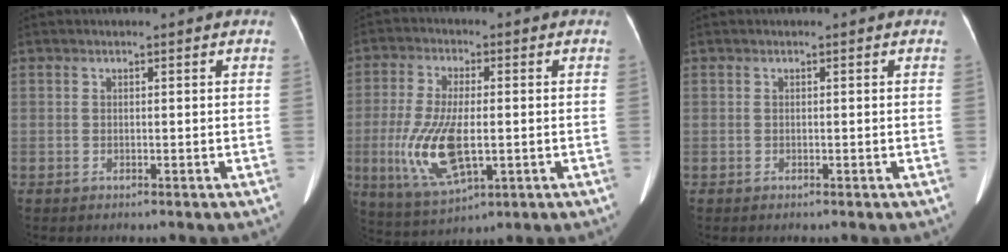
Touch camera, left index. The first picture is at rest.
{"total": 11.3, "force": [-1.9, 3.9, 10.4], "torque": [-0.226, -0.013, -0.026]}
{"total": 0.0}